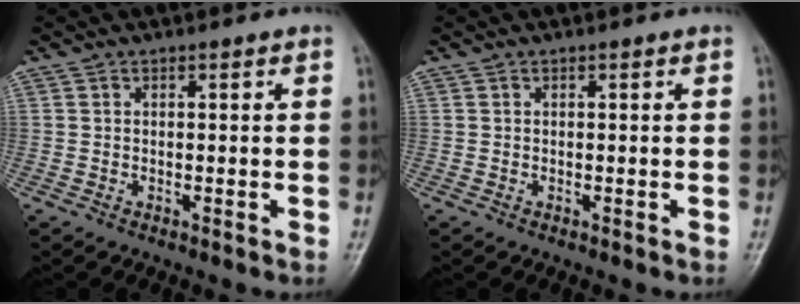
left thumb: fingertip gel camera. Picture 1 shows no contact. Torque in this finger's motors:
{"motor_torque": [0.01, 0.01, -0.02, -0.02, 0.00]}